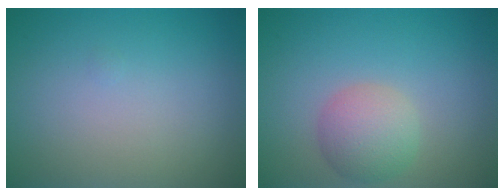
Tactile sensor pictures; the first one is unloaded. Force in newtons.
{"total": 3.5, "press": 3.5, "slide": 0.3}